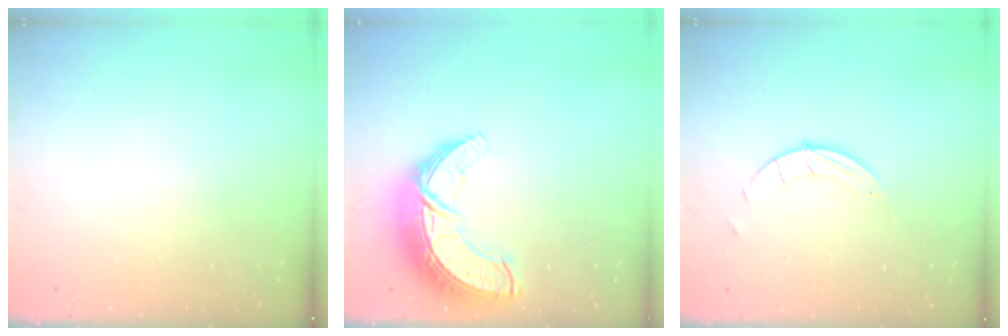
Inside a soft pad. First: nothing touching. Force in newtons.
{"total": 14.4, "press": 14.4, "slide": 1.0}
{"total": 1.5, "press": 1.5, "slide": 0.1}